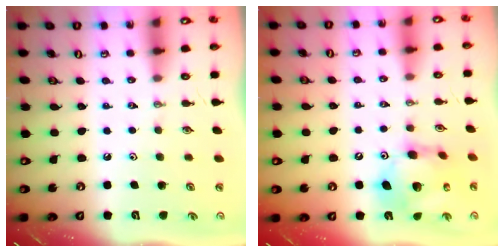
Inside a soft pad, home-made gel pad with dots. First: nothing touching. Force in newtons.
{"total": 14.4, "press": 14.3, "slide": 1.5}